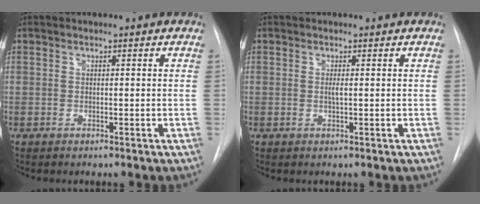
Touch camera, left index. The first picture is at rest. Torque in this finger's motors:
{"motor_torque": [0.62, -0.19, 0.03, 0.02]}